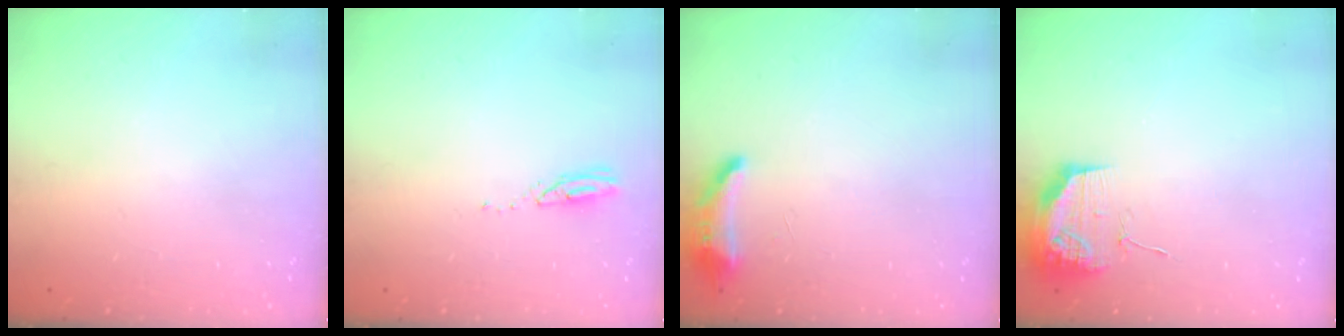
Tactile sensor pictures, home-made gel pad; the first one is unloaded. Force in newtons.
{"total": 3.0, "press": 3.0, "slide": 0.1}
{"total": 8.3, "press": 8.1, "slide": 1.8}
{"total": 11.7, "press": 11.6, "slide": 1.0}